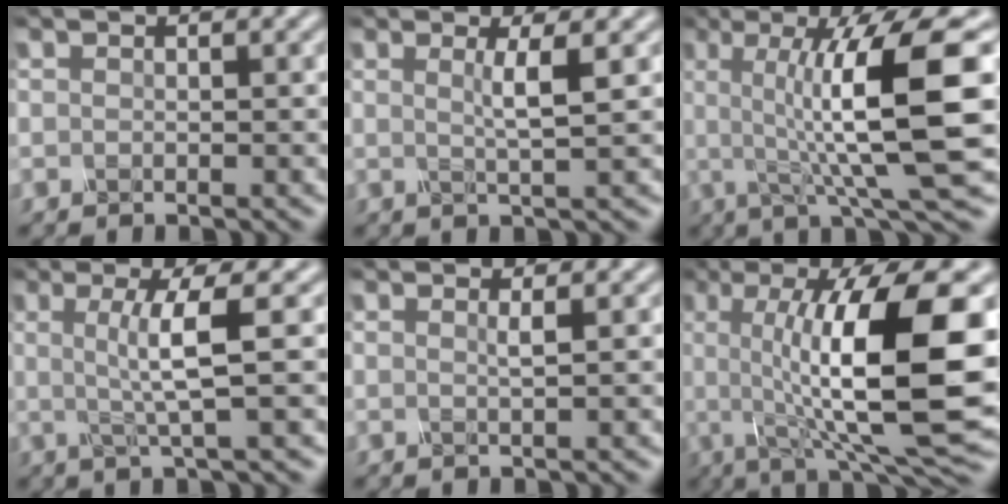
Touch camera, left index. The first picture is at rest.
{"total": 2.6, "force": [0.6, 0.4, 2.5], "torque": [-0.042, -0.001, 0.005]}
{"total": 12.1, "force": [0.8, 2.5, 11.9], "torque": [-0.163, 0.005, 0.013]}
{"total": 4.3, "force": [0.3, 0.6, 4.2], "torque": [-0.076, -0.001, 0.007]}
{"total": 0.9, "force": [0.2, 0.3, 0.9], "torque": [-0.009, -0.001, -0.001]}
{"total": 14.4, "force": [0.4, 3.8, 13.9], "torque": [-0.194, -0.002, 0.005]}